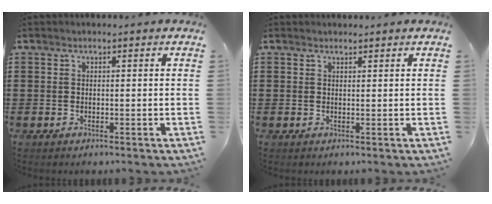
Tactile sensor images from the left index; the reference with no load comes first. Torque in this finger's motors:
{"motor_torque": [0.04, -0.10, -0.01, -0.01]}